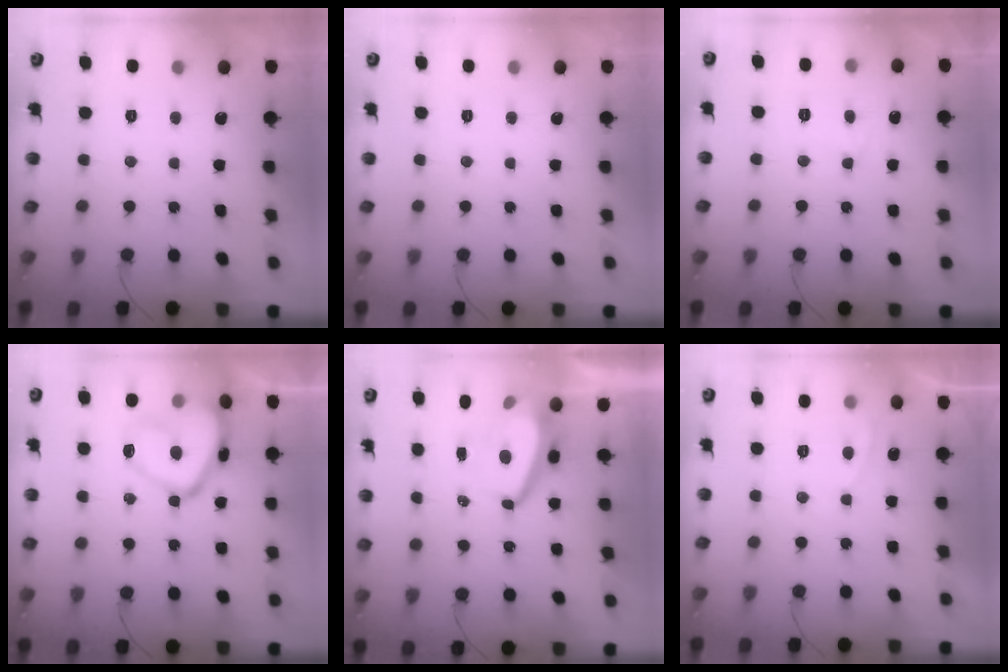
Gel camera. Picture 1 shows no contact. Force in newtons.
{"total": 0.0}
{"total": 4.3, "press": 4.3, "slide": 0.5}
{"total": 15.0, "press": 15.0, "slide": 1.4}
{"total": 5.5, "press": 5.5, "slide": 0.4}
{"total": 1.0, "press": 0.8, "slide": 0.5}